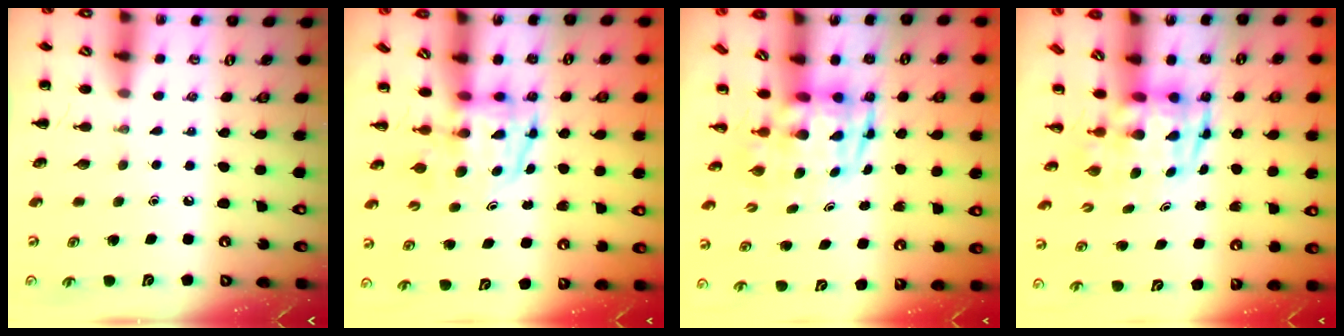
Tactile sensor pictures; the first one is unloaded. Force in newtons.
{"total": 3.9, "press": 3.9, "slide": 0.6}
{"total": 3.2, "press": 3.1, "slide": 0.8}
{"total": 3.2, "press": 3.1, "slide": 0.8}